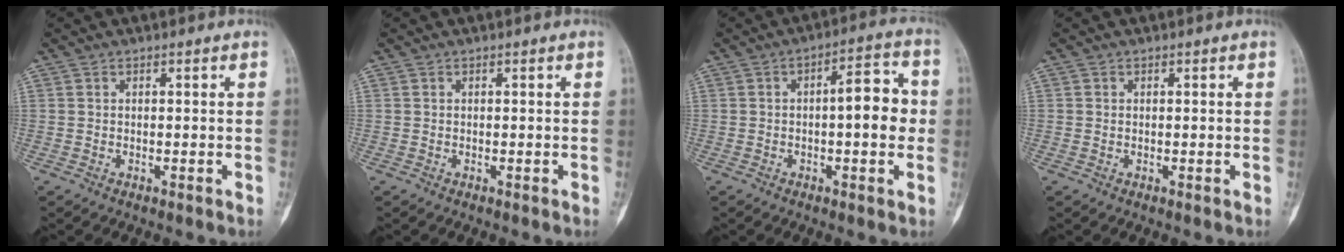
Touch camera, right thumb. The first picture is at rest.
{"total": 0.0}
{"total": 10.2, "force": [-0.3, 3.7, 9.5], "torque": [-0.116, 0.020, -0.008]}
{"total": 0.0}